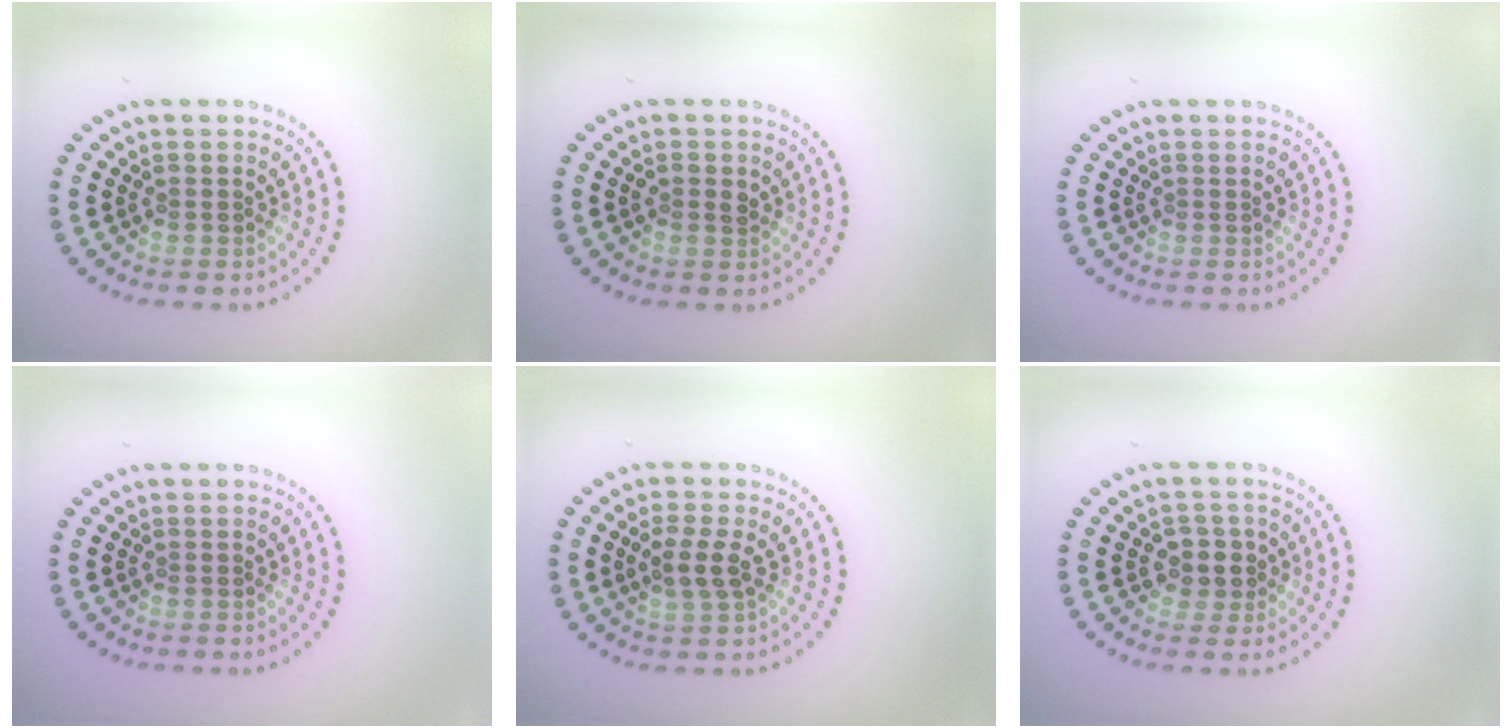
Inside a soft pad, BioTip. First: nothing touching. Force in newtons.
{"total": 1.2, "press": 1.2, "slide": 0.1}
{"total": 0.0}
{"total": 0.0}
{"total": 2.5, "press": 2.4, "slide": 0.7}
{"total": 2.4, "press": 2.2, "slide": 0.9}